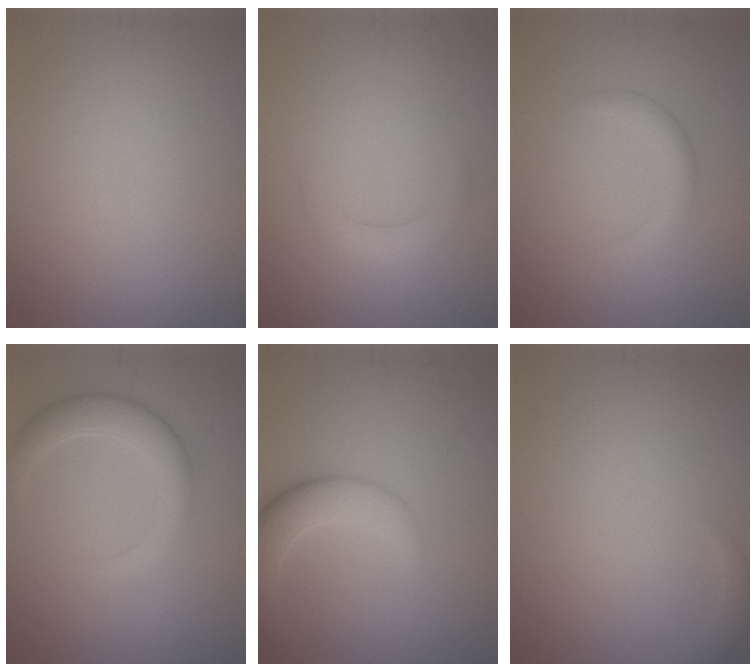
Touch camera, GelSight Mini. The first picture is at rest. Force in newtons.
{"total": 1.9, "press": 1.9, "slide": 0.2}
{"total": 2.1, "press": 2.1, "slide": 0.2}
{"total": 4.1, "press": 4.1, "slide": 0.1}
{"total": 4.6, "press": 4.6, "slide": 0.5}
{"total": 1.7, "press": 1.6, "slide": 0.2}